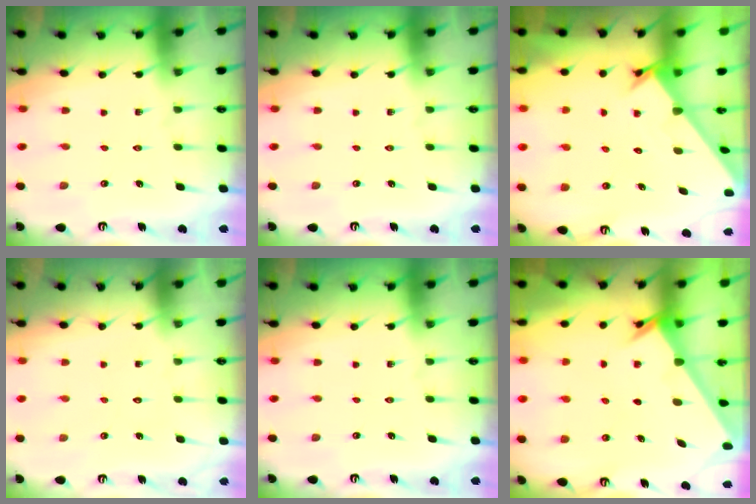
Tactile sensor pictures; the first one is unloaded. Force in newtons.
{"total": 0.0}
{"total": 1.6, "press": 1.6, "slide": 0.1}
{"total": 1.6, "press": 1.6, "slide": 0.1}
{"total": 0.0}
{"total": 2.4, "press": 2.4, "slide": 0.2}